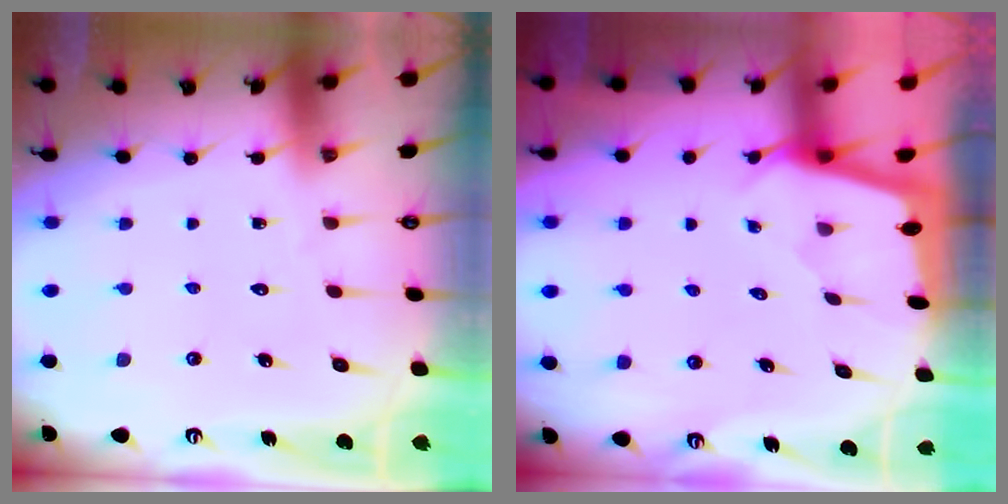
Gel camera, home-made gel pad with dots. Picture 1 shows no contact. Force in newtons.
{"total": 1.9, "press": 1.9, "slide": 0.1}